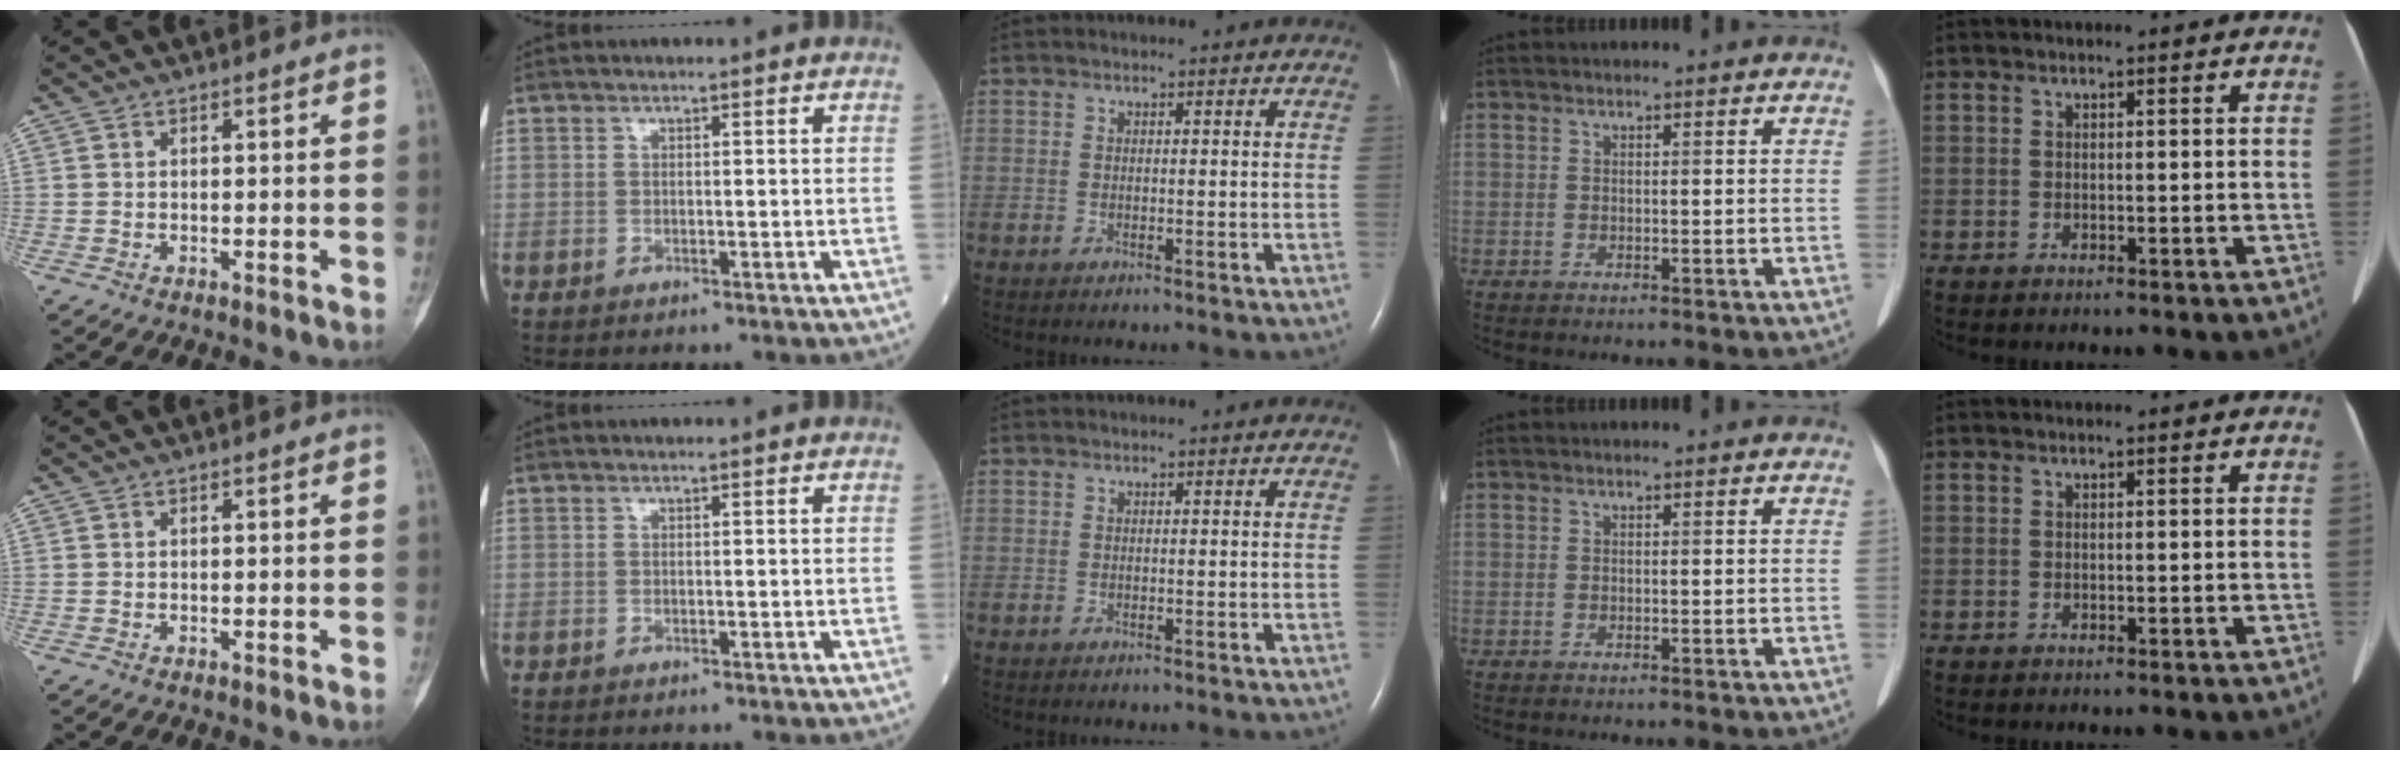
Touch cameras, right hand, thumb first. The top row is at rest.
{}